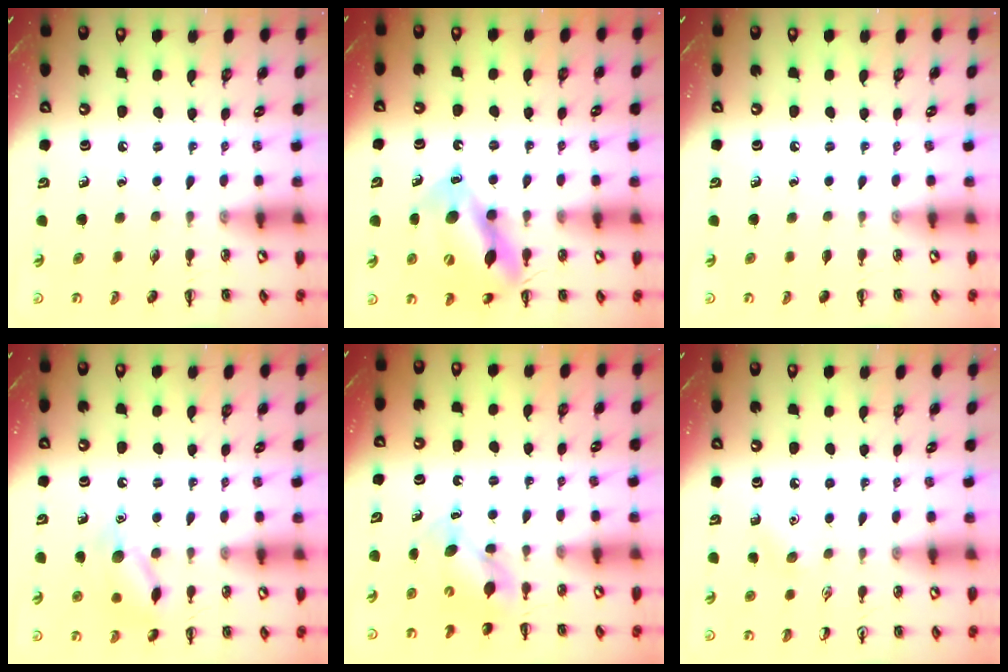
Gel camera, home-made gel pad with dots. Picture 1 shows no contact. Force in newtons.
{"total": 14.0, "press": 13.5, "slide": 3.9}
{"total": 0.0}
{"total": 10.9, "press": 10.9, "slide": 0.5}
{"total": 5.7, "press": 5.6, "slide": 0.8}
{"total": 4.0, "press": 3.9, "slide": 1.1}